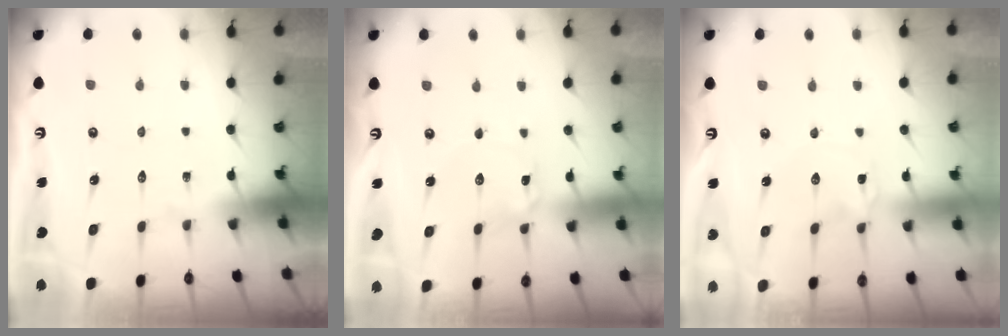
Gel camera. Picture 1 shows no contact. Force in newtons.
{"total": 1.6, "press": 1.6, "slide": 0.1}
{"total": 1.4, "press": 1.4, "slide": 0.3}